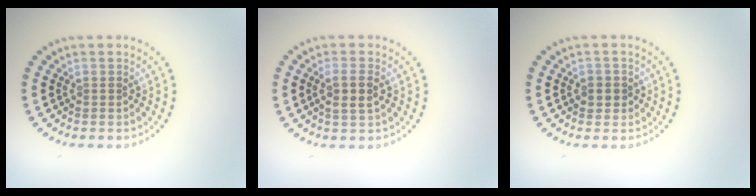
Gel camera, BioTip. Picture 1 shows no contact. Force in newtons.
{"total": 2.1, "press": 2.0, "slide": 0.8}
{"total": 1.5, "press": 1.4, "slide": 0.5}